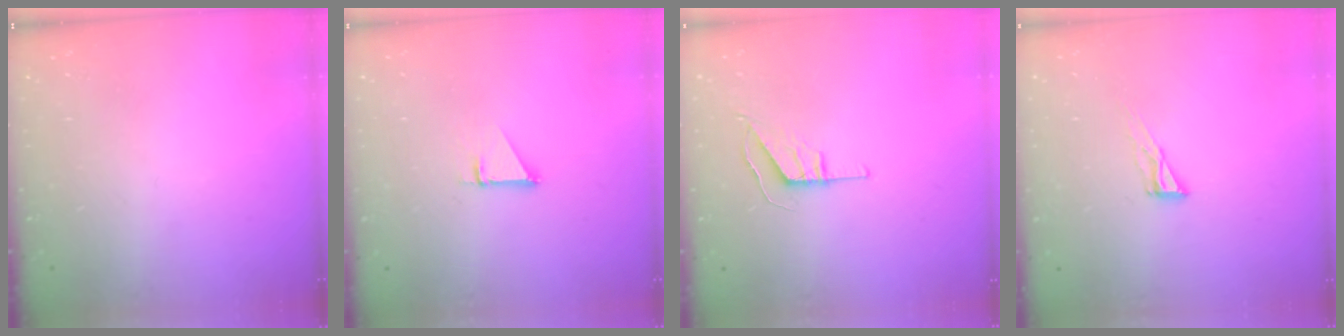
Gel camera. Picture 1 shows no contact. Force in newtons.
{"total": 1.0, "press": 1.0, "slide": 0.1}
{"total": 5.5, "press": 5.5, "slide": 0.4}
{"total": 6.5, "press": 6.5, "slide": 0.4}